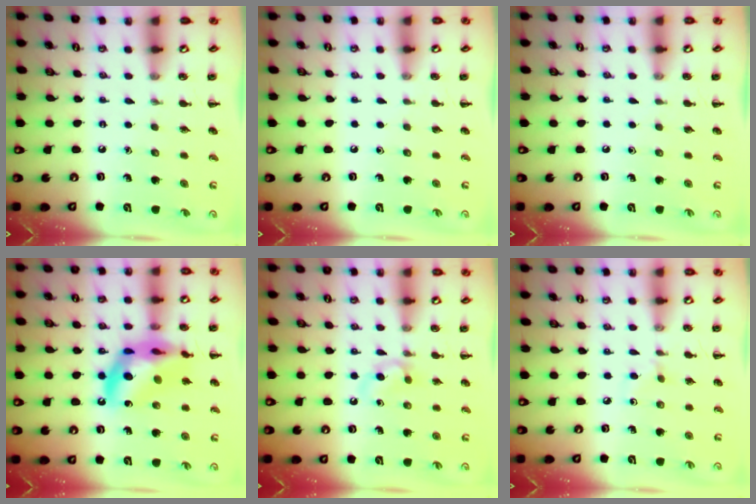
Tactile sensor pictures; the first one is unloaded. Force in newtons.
{"total": 0.0}
{"total": 0.0}
{"total": 15.7, "press": 15.2, "slide": 3.9}
{"total": 3.4, "press": 3.2, "slide": 1.4}
{"total": 2.6, "press": 2.4, "slide": 1.1}